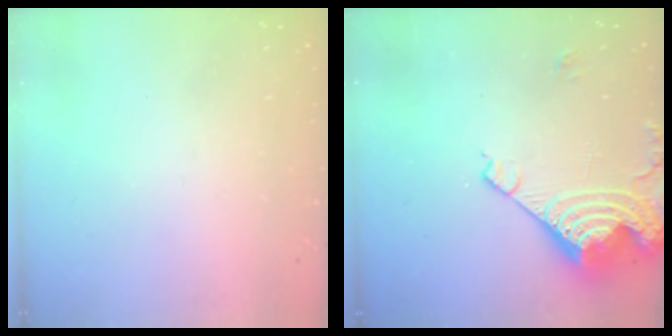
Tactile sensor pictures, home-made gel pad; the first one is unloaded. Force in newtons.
{"total": 12.9, "press": 12.8, "slide": 1.4}